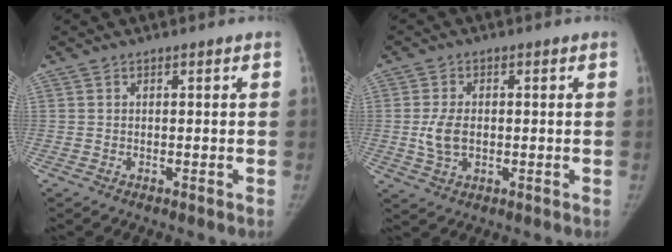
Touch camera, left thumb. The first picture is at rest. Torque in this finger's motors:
{"motor_torque": [-0.19, -0.06, 0.81, -0.24, 0.08]}